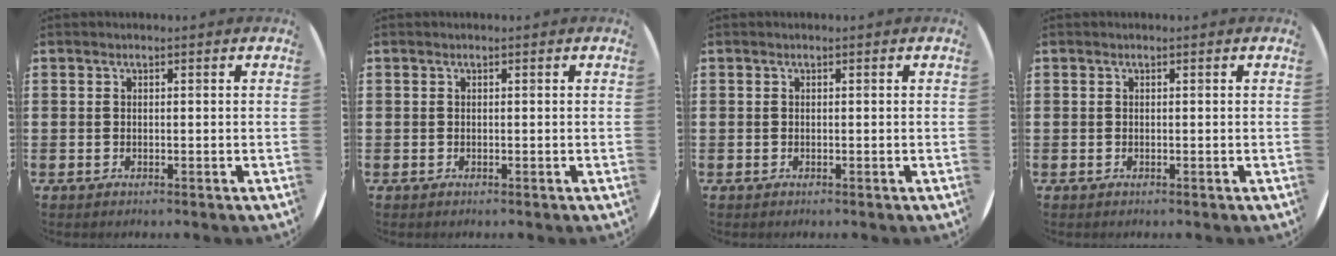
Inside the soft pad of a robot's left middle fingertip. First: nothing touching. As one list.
[{"total": 0.0}, {"total": 0.0}, {"total": 0.0}]